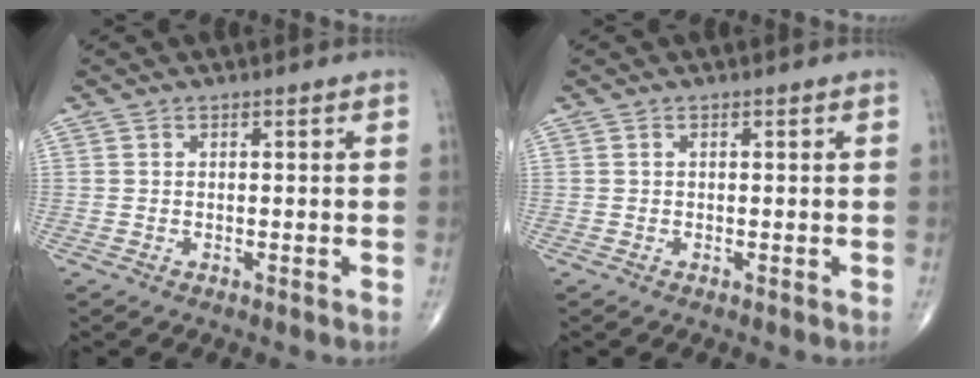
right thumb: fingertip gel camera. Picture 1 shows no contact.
{"total": 0.0}